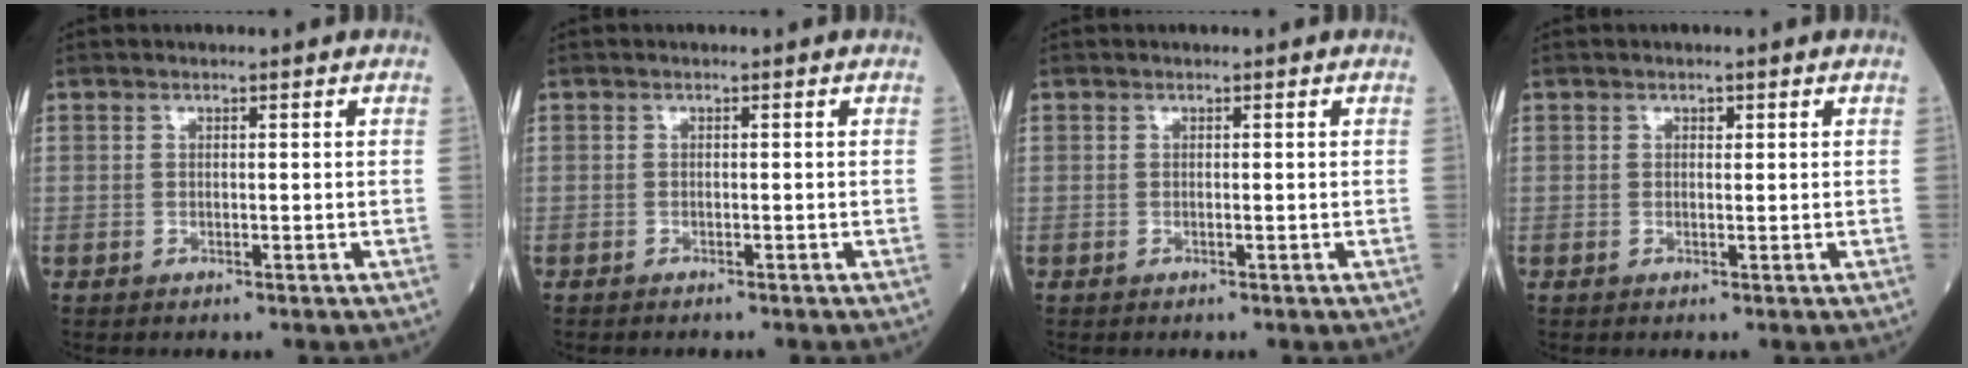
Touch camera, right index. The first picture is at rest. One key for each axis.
{"total": 1.2, "fx": -1.1, "fy": 0.1, "fz": 0.4, "tx": -0.008, "ty": -0.002, "tz": -0.015}
{"total": 0.0}
{"total": 0.7, "fx": 0.3, "fy": 0.4, "fz": 0.4, "tx": -0.005, "ty": 0.000, "tz": 0.003}